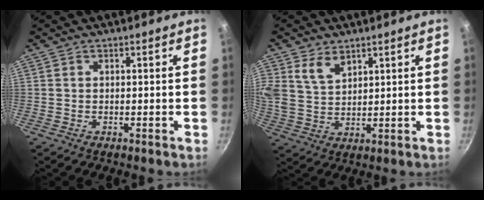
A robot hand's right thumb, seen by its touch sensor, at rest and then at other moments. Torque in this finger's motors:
{"motor_torque": [-0.74, 1.42, 0.65, 0.68, 0.21]}